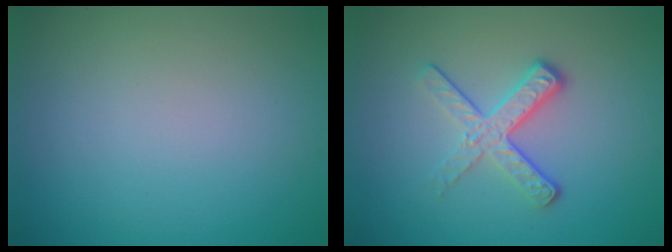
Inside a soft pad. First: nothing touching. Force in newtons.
{"total": 3.5, "press": 2.4, "slide": 2.5}